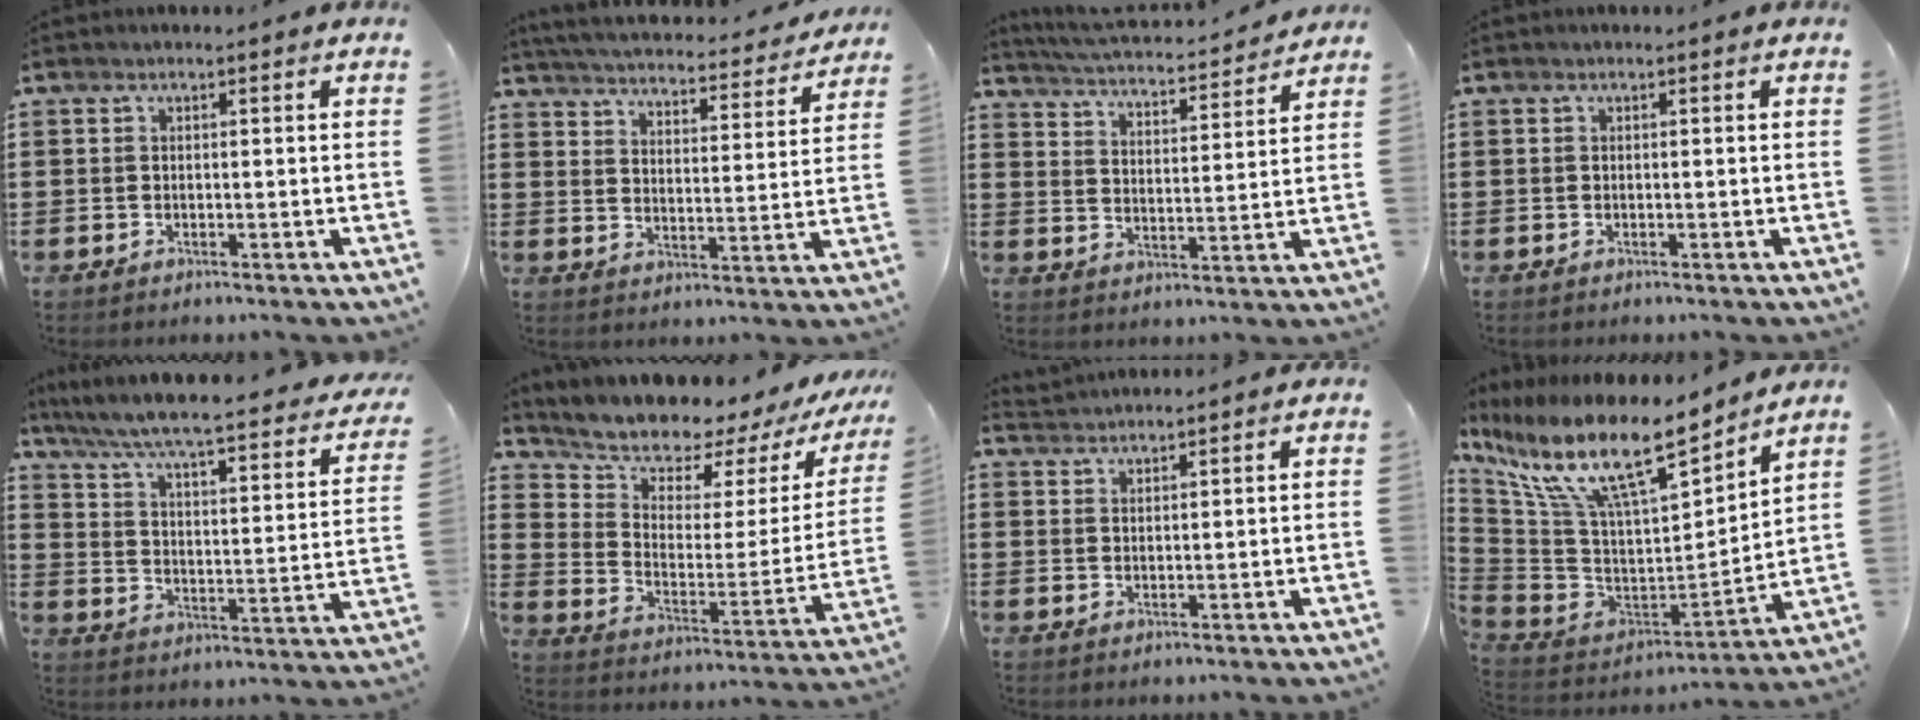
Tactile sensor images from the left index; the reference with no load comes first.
{"total": 4.1, "force": [4.0, -0.2, 0.5], "torque": [-0.035, -0.037, 0.063]}
{"total": 4.3, "force": [4.2, -0.1, 1.0], "torque": [-0.041, -0.035, 0.066]}
{"total": 0.0}
{"total": 5.6, "force": [4.5, 0.1, 3.3], "torque": [-0.087, -0.046, 0.067]}
{"total": 7.1, "force": [6.6, 2.5, 0.9], "torque": [-0.049, -0.062, 0.110]}
{"total": 2.1, "force": [2.0, 0.0, -0.4], "torque": [0.002, -0.001, 0.041]}
{"total": 16.1, "force": [10.1, 4.1, 11.8], "torque": [-0.248, -0.058, 0.171]}